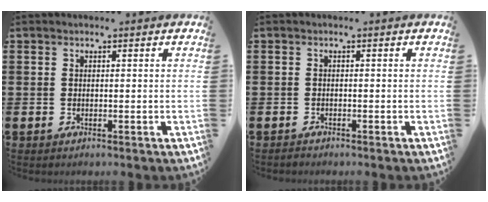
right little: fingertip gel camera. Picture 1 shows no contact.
{"total": 0.5, "force": [-0.5, 0.1, 0.0], "torque": [-0.001, -0.001, -0.011]}